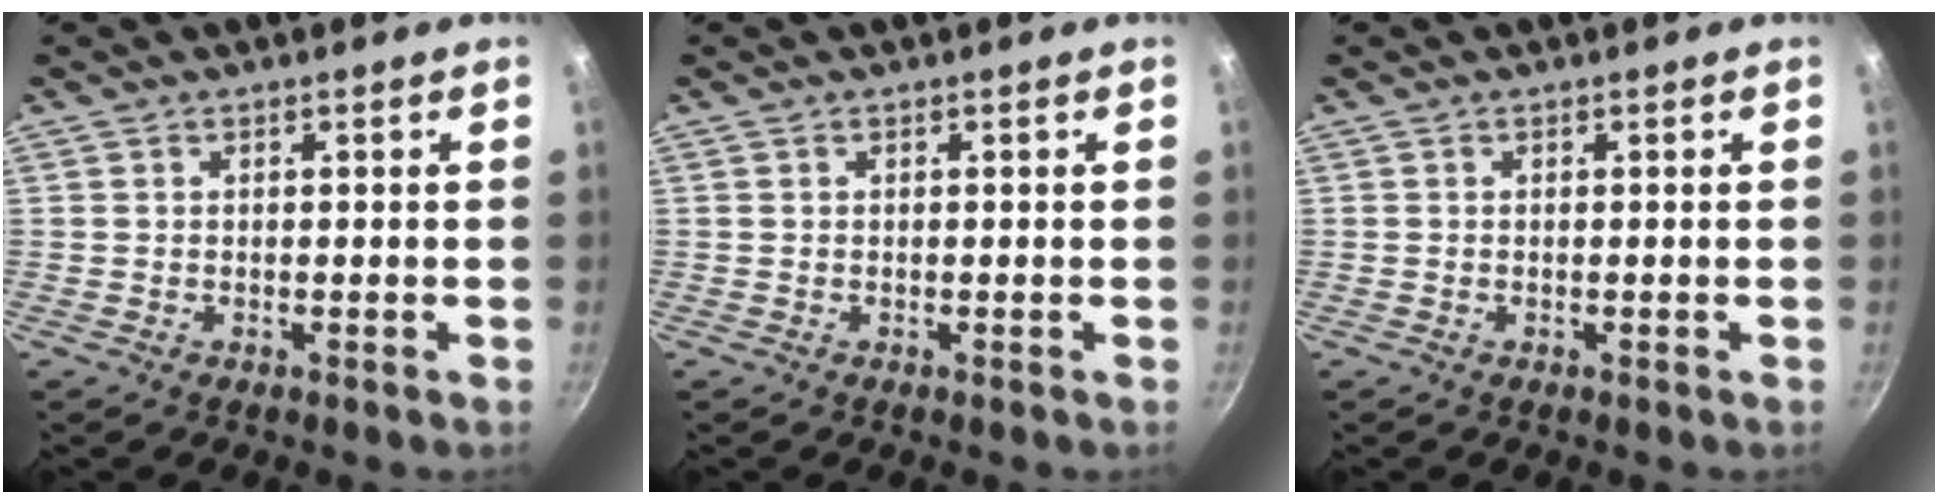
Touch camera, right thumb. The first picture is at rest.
{"total": 0.0}
{"total": 0.0}